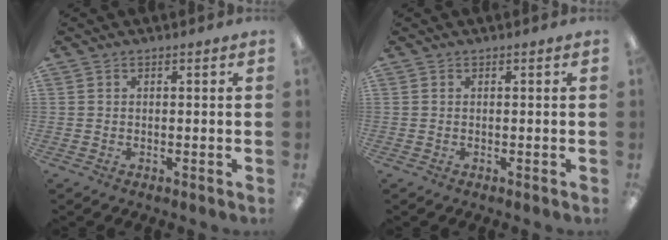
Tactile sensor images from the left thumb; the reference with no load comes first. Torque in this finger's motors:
{"motor_torque": [-0.03, -0.03, 0.06, -0.04, 0.00]}